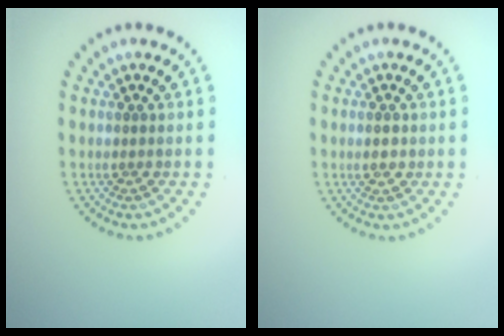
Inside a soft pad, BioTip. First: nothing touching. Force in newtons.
{"total": 1.0, "press": 1.0, "slide": 0.2}